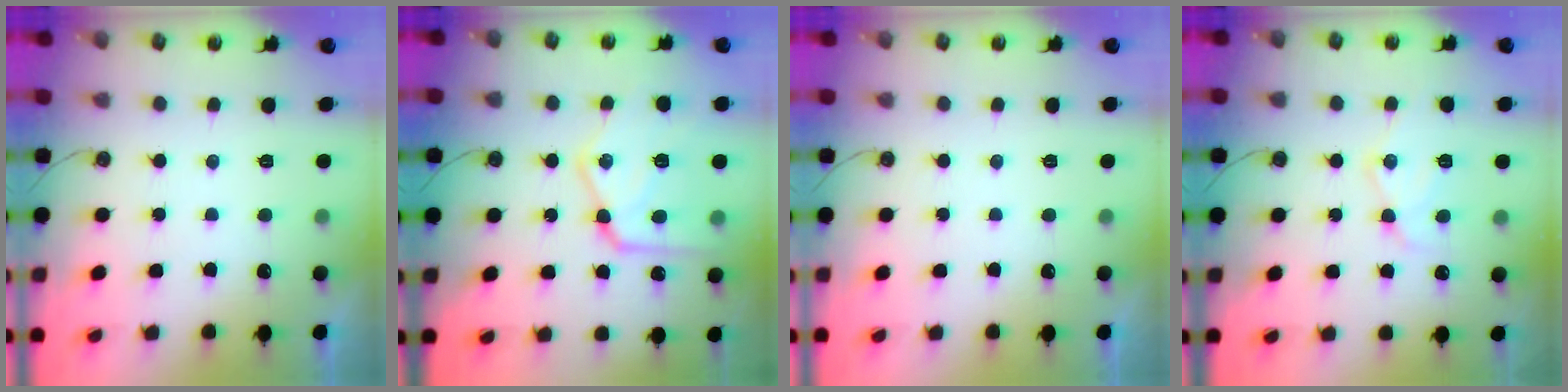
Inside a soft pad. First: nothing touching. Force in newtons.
{"total": 20.3, "press": 20.2, "slide": 2.0}
{"total": 0.0}
{"total": 12.9, "press": 12.9, "slide": 1.1}